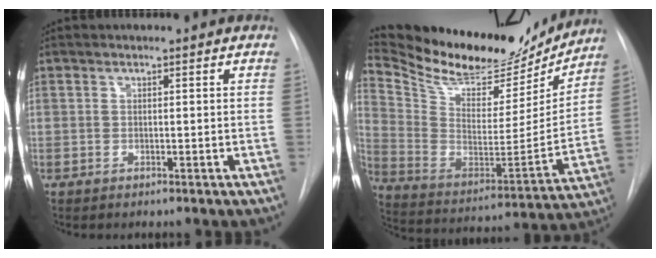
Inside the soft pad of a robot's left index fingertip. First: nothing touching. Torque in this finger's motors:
{"motor_torque": [0.18, -0.51, 0.15, 0.01]}